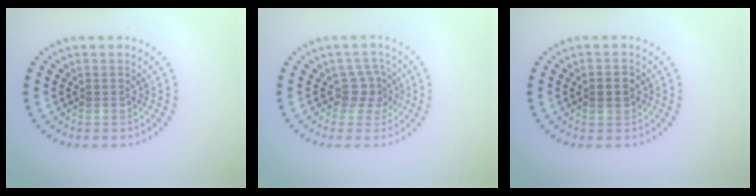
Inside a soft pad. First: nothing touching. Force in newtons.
{"total": 2.3, "press": 1.6, "slide": 1.7}
{"total": 2.3, "press": 2.3, "slide": 0.2}